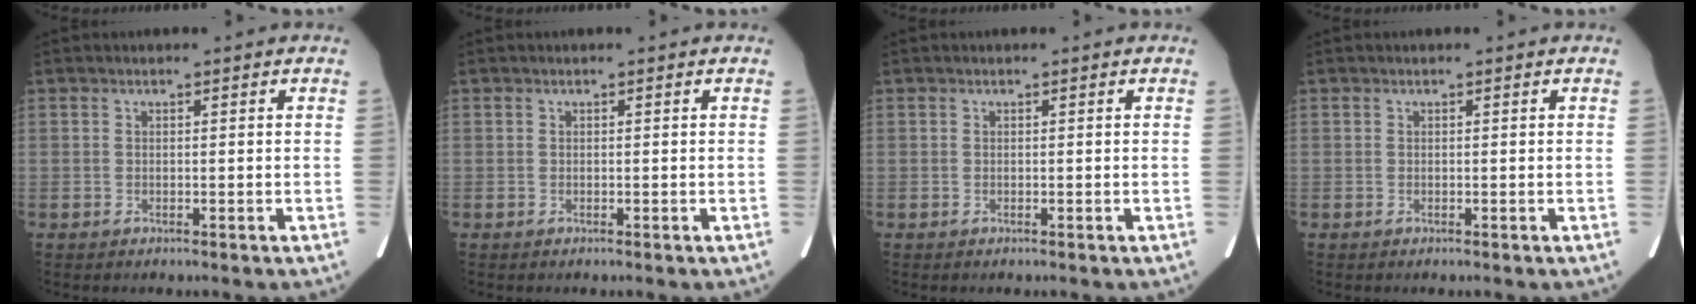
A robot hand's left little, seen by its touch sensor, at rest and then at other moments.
{"total": 0.0}
{"total": 0.0}
{"total": 0.0}